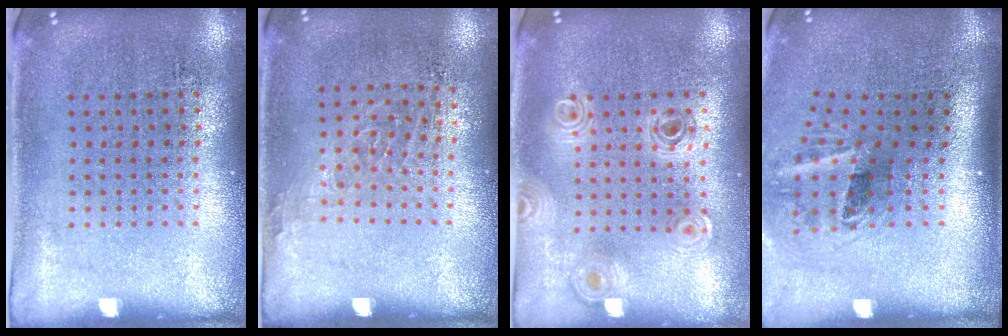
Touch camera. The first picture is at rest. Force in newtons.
{"total": 1.0, "press": 0.7, "slide": 0.6}
{"total": 0.8, "press": 0.8, "slide": 0.1}
{"total": 2.2, "press": 1.3, "slide": 1.7}